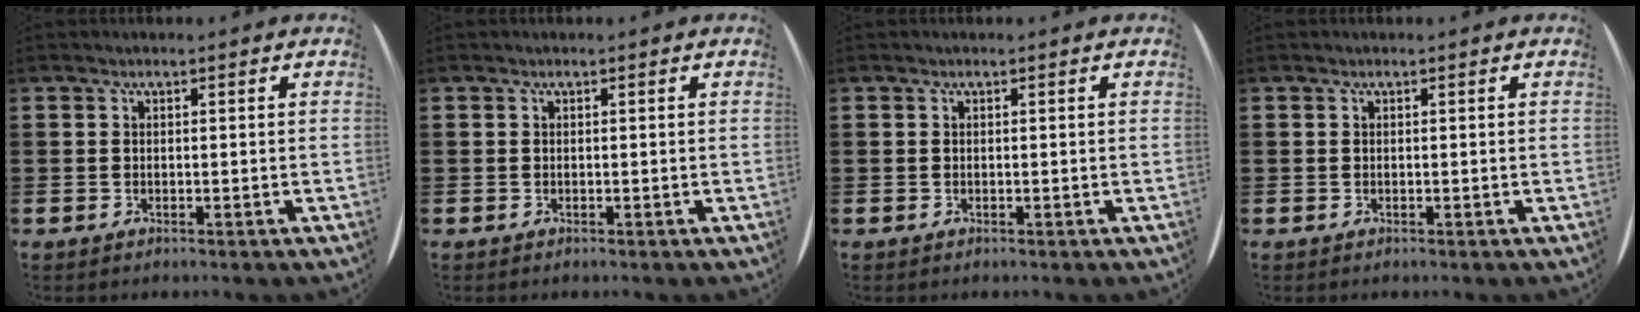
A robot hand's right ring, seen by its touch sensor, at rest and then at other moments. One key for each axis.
{"total": 0.0}
{"total": 0.0}
{"total": 0.0}